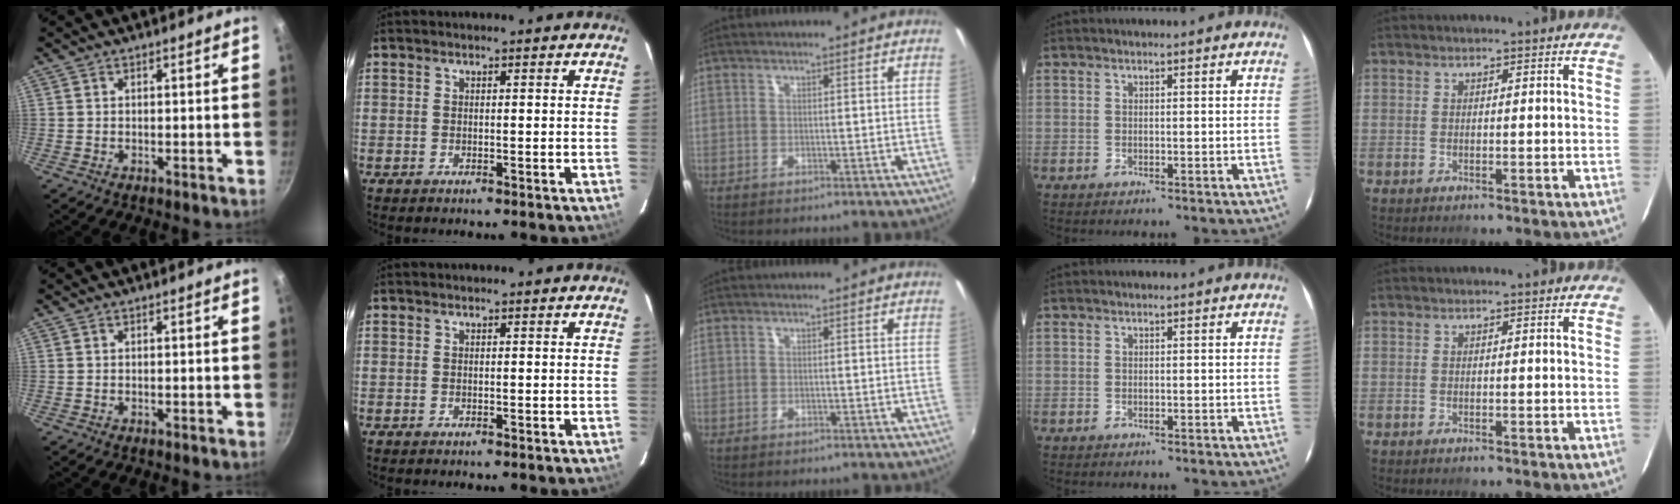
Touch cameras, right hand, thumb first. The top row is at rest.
{}